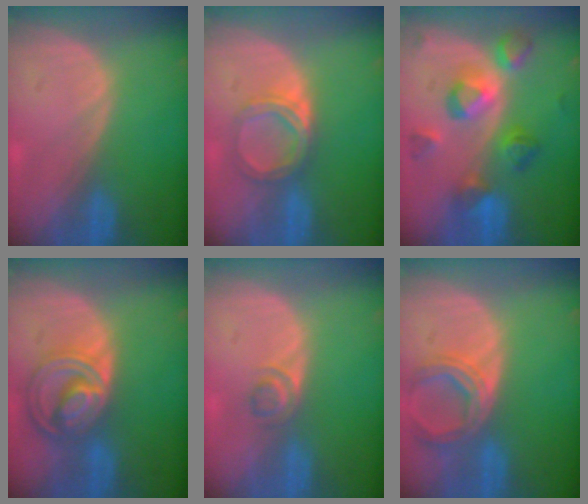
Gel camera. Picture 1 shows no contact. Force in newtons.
{"total": 5.4, "press": 4.7, "slide": 2.5}
{"total": 8.4, "press": 8.4, "slide": 0.3}
{"total": 8.5, "press": 7.3, "slide": 4.4}
{"total": 2.3, "press": 2.1, "slide": 1.0}
{"total": 6.6, "press": 6.0, "slide": 2.8}